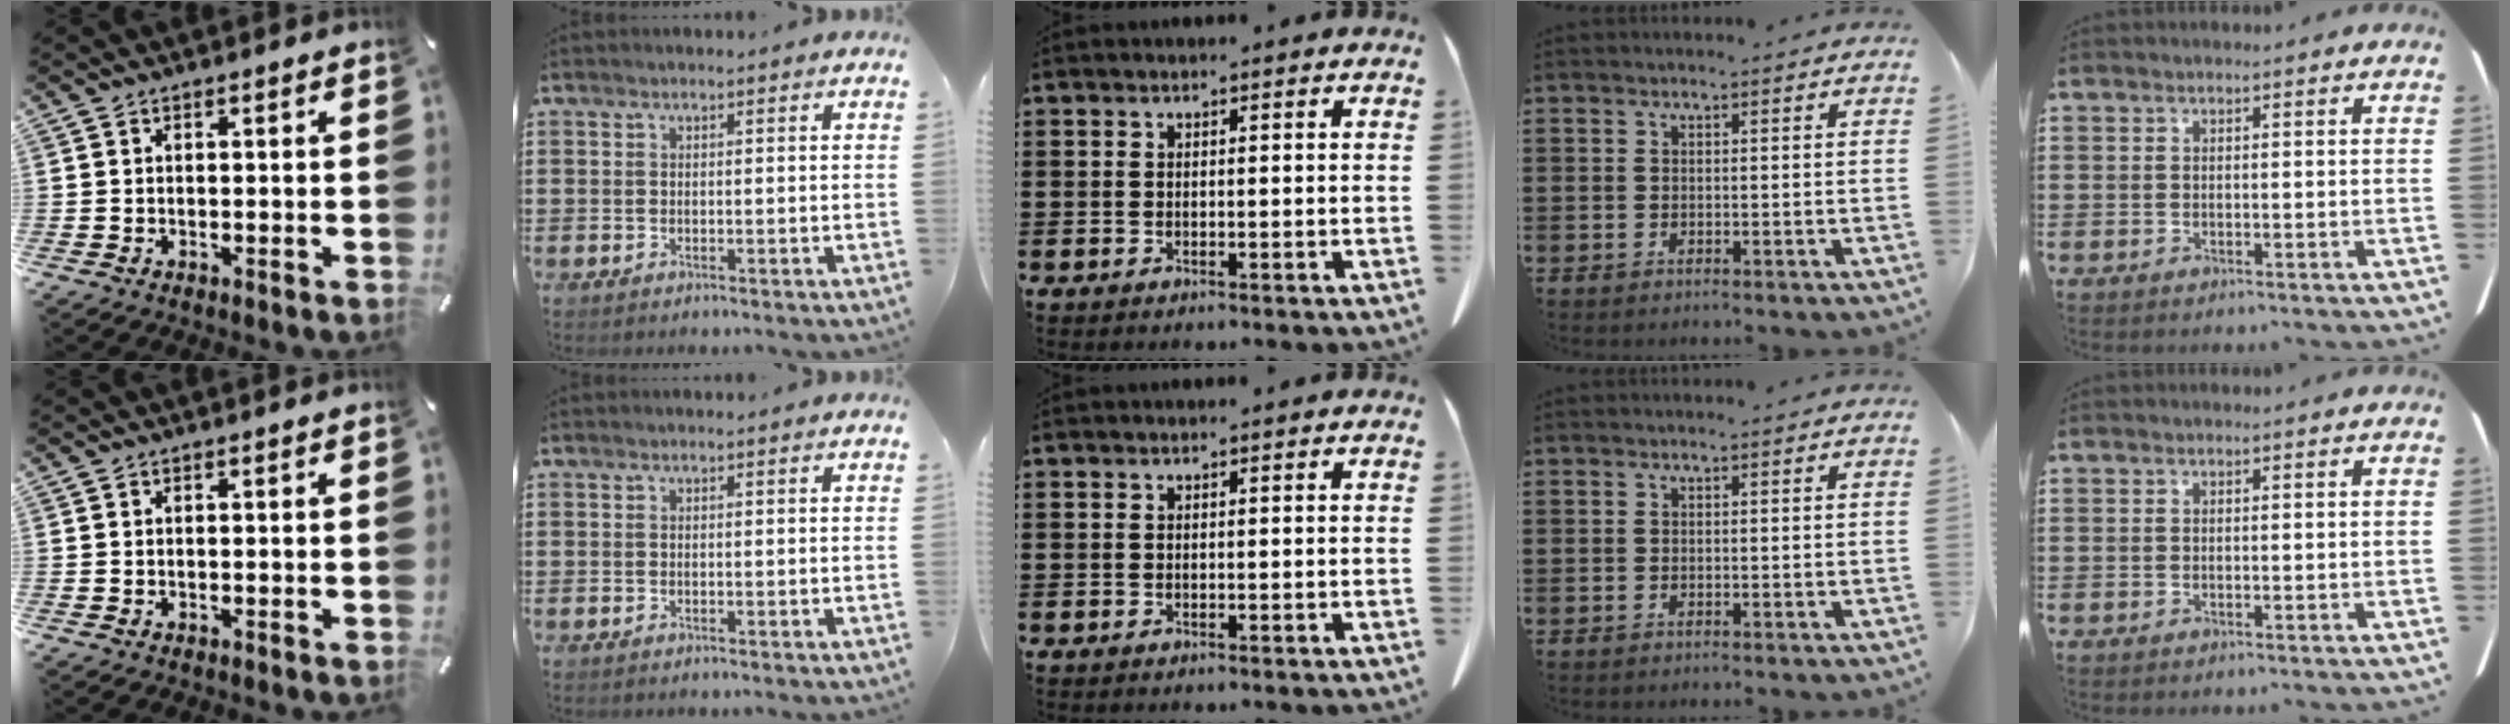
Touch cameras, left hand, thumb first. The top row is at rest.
{}